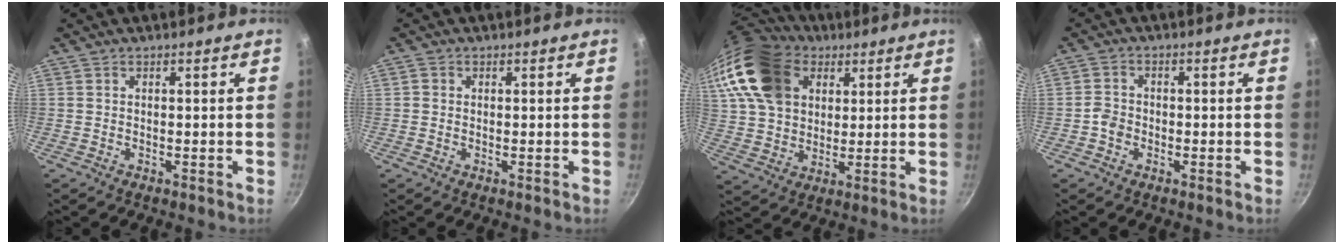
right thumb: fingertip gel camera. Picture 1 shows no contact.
{"total": 0.9, "force": [0.1, 0.9, 0.3], "torque": [-0.003, 0.003, -0.001]}
{"total": 22.3, "force": [8.9, 16.3, 12.2], "torque": [-0.238, 0.008, 0.167]}
{"total": 2.9, "force": [-1.1, 2.4, 1.1], "torque": [-0.008, 0.015, -0.026]}